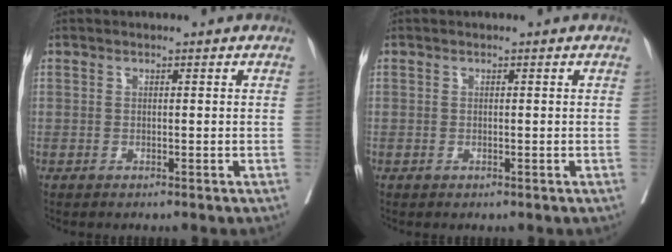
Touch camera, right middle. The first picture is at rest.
{"total": 0.0}